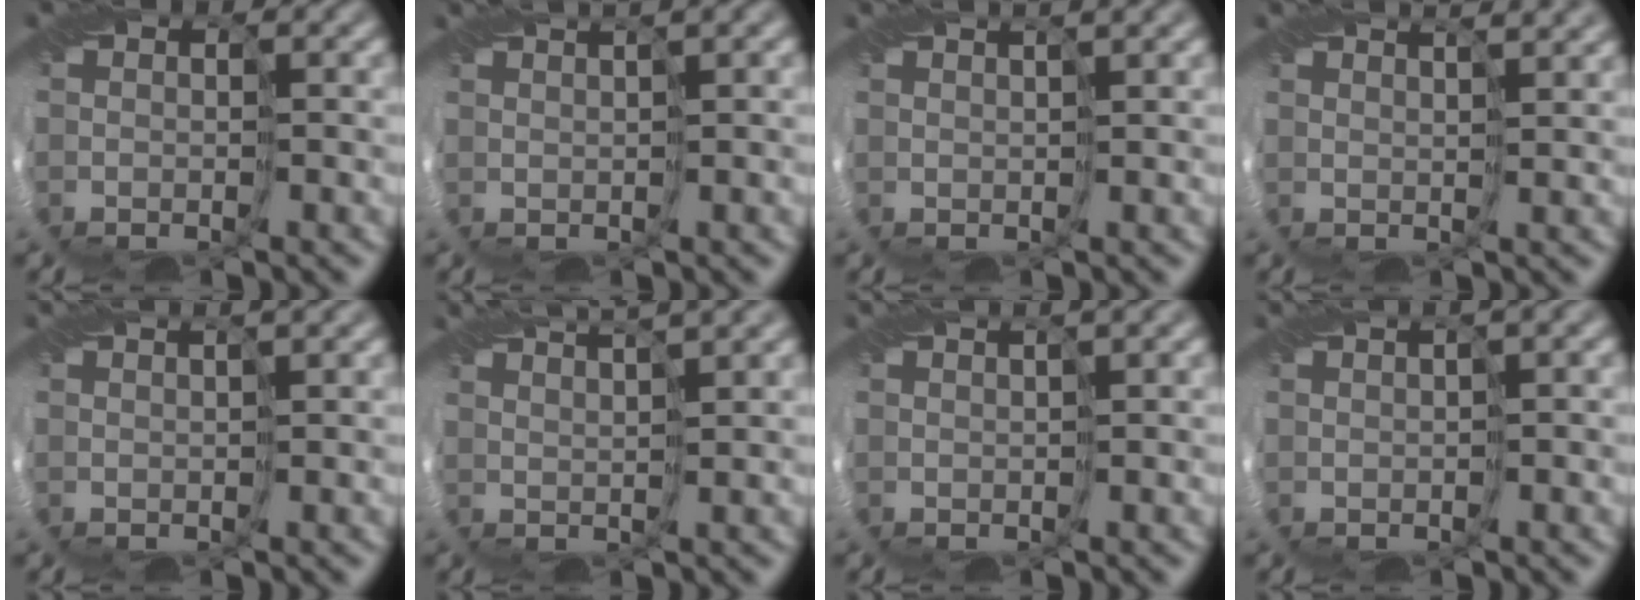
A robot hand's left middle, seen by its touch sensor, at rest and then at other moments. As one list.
[{"total": 2.8, "force": [1.9, 0.1, 2.0], "torque": [-0.040, 0.008, 0.032]}, {"total": 2.6, "force": [2.0, 0.2, 1.6], "torque": [-0.030, 0.013, 0.021]}, {"total": 5.4, "force": [4.3, 1.4, 2.9], "torque": [-0.030, 0.023, 0.037]}, {"total": 2.1, "force": [1.6, 0.0, 1.3], "torque": [-0.026, 0.005, 0.020]}, {"total": 5.5, "force": [4.4, 0.8, 3.2], "torque": [-0.046, 0.021, 0.046]}, {"total": 1.9, "force": [1.4, 0.0, 1.3], "torque": [-0.028, 0.002, 0.023]}, {"total": 2.4, "force": [1.3, 0.1, 2.1], "torque": [-0.042, 0.007, 0.024]}]